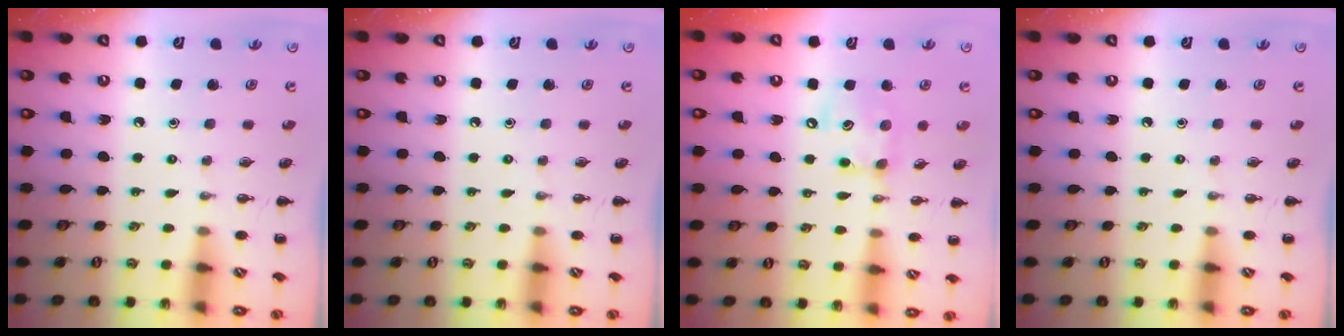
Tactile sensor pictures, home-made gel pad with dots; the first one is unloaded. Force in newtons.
{"total": 0.0}
{"total": 9.9, "press": 9.8, "slide": 1.0}
{"total": 0.0}